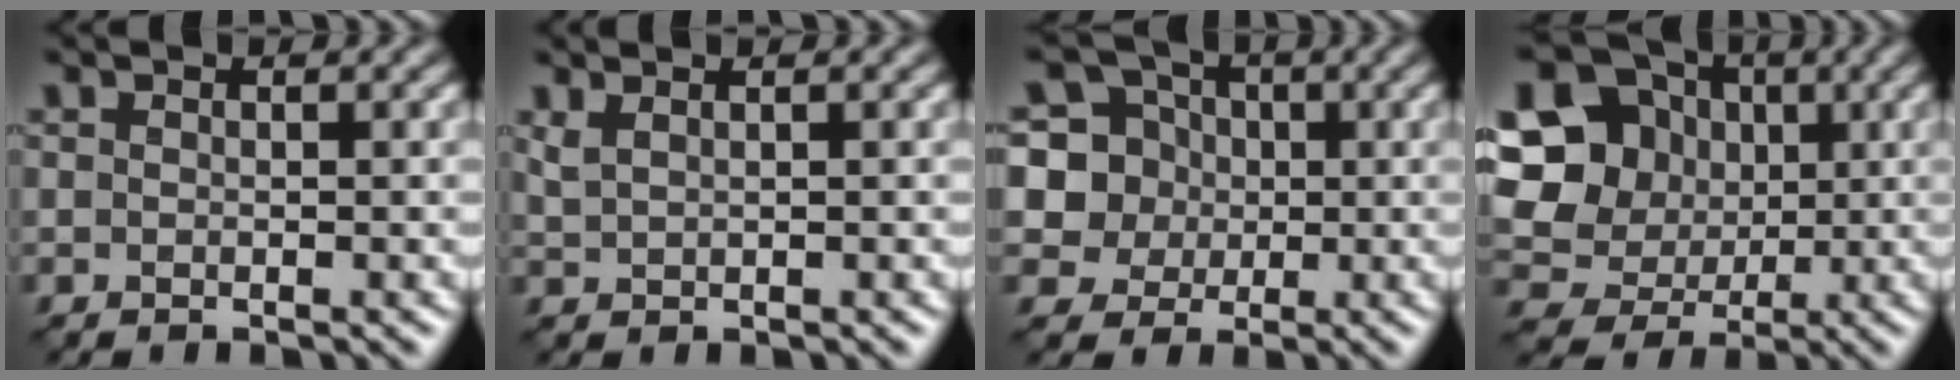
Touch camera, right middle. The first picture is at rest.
{"total": 1.0, "force": [0.8, 0.2, 0.6], "torque": [-0.019, 0.000, 0.023]}
{"total": 7.6, "force": [1.6, 7.2, 1.8], "torque": [-0.054, 0.027, 0.029]}
{"total": 18.1, "force": [3.8, 16.4, 6.5], "torque": [-0.187, 0.016, 0.051]}